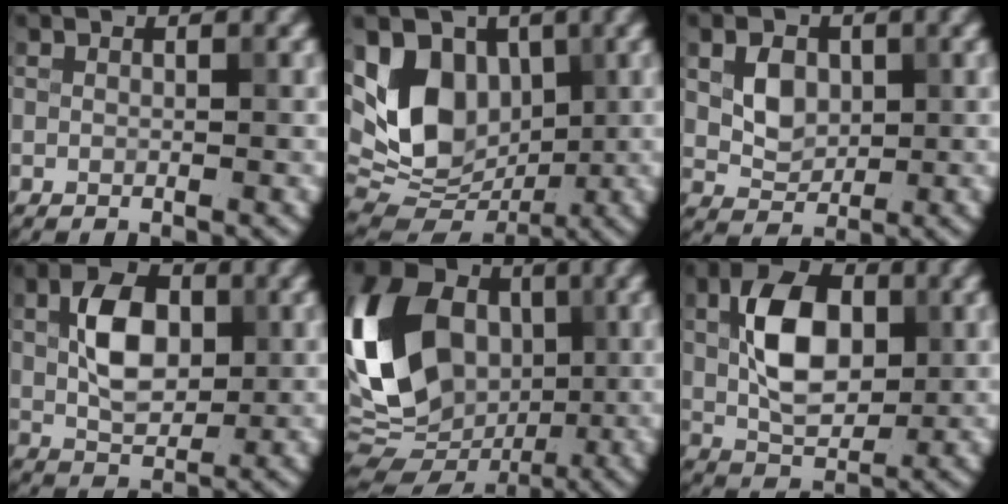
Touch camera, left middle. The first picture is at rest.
{"total": 9.7, "force": [1.3, 7.0, 6.5], "torque": [-0.121, -0.002, 0.020]}
{"total": 3.1, "force": [0.6, 2.3, 2.0], "torque": [-0.036, -0.001, 0.012]}
{"total": 5.6, "force": [0.8, 3.4, 4.3], "torque": [-0.078, 0.005, 0.011]}
{"total": 14.9, "force": [0.5, 11.5, 9.5], "torque": [-0.208, 0.006, 0.005]}
{"total": 7.3, "force": [0.9, 4.3, 5.9], "torque": [-0.104, 0.007, 0.013]}